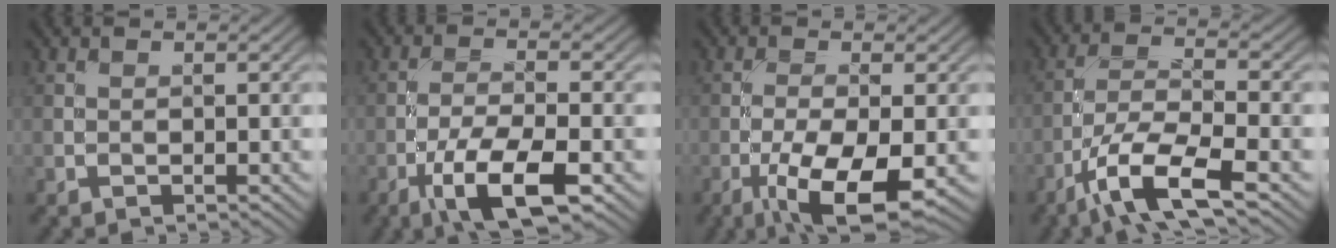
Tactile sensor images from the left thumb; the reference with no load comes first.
{"total": 9.2, "force": [-4.7, 2.8, 7.3], "torque": [-0.136, -0.001, -0.091]}
{"total": 9.7, "force": [-4.3, 3.2, 8.0], "torque": [-0.153, -0.015, -0.072]}
{"total": 9.6, "force": [-5.4, 2.6, 7.6], "torque": [-0.145, -0.003, -0.109]}